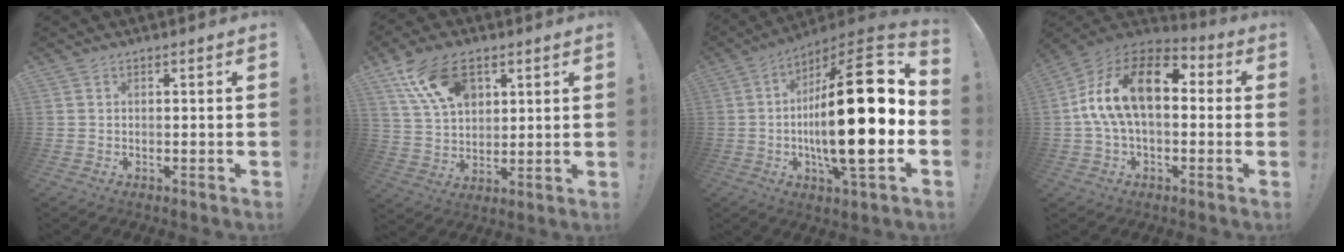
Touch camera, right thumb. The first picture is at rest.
{"total": 15.5, "force": [7.8, 9.6, 9.4], "torque": [-0.171, -0.014, 0.153]}
{"total": 27.6, "force": [-1.1, 7.4, 26.5], "torque": [-0.425, -0.006, -0.028]}
{"total": 19.0, "force": [3.7, 10.3, 15.6], "torque": [-0.278, 0.005, 0.064]}